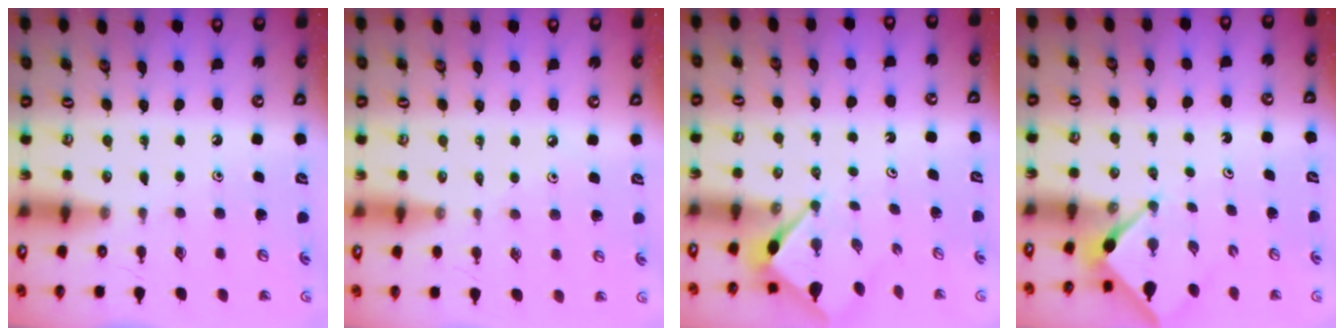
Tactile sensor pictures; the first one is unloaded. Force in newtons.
{"total": 1.7, "press": 1.7, "slide": 0.4}
{"total": 2.9, "press": 2.9, "slide": 0.3}
{"total": 3.0, "press": 3.0, "slide": 0.4}